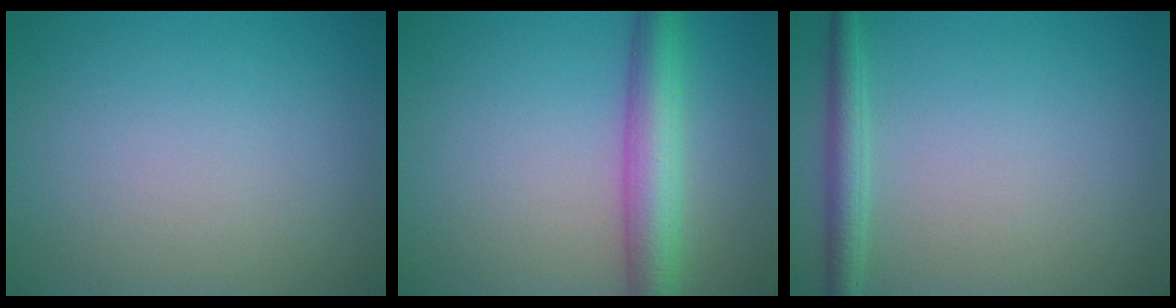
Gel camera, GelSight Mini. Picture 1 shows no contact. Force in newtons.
{"total": 5.5, "press": 5.5, "slide": 0.2}
{"total": 2.3, "press": 2.3, "slide": 0.1}